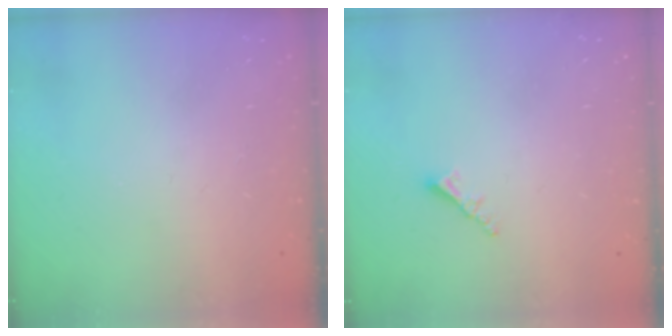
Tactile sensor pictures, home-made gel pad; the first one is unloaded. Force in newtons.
{"total": 2.3, "press": 2.2, "slide": 0.6}